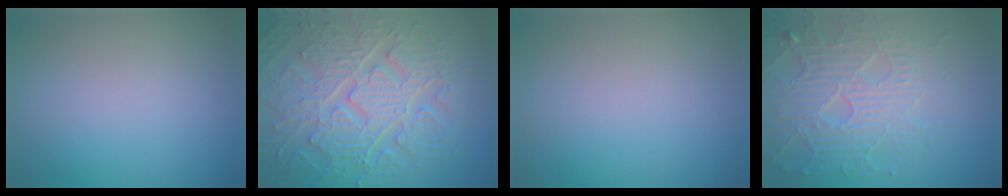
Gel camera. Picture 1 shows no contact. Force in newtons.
{"total": 9.2, "press": 6.8, "slide": 6.2}
{"total": 0.0}
{"total": 5.3, "press": 4.9, "slide": 2.2}